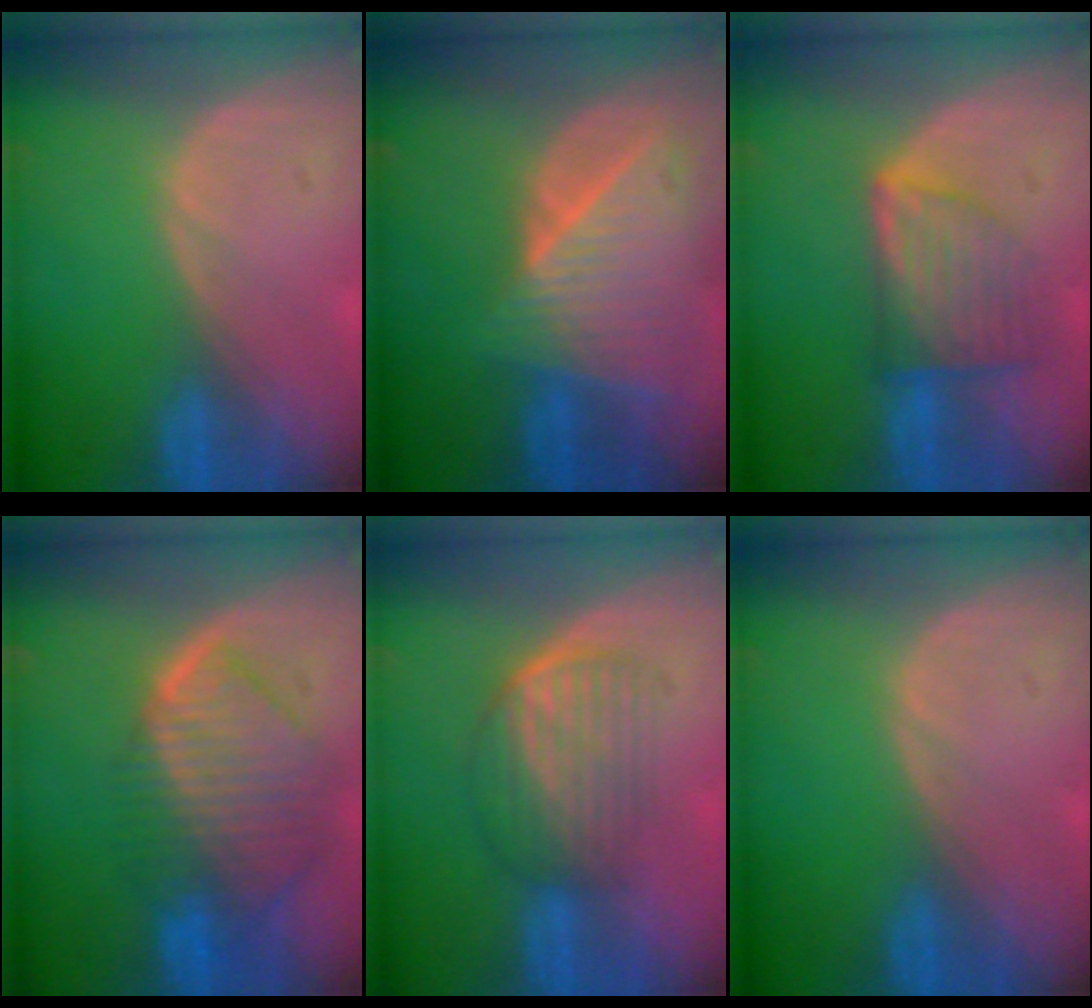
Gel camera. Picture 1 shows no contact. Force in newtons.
{"total": 9.2, "press": 8.2, "slide": 4.1}
{"total": 7.4, "press": 6.6, "slide": 3.4}
{"total": 10.1, "press": 8.8, "slide": 5.1}
{"total": 7.0, "press": 5.9, "slide": 3.8}
{"total": 0.0}